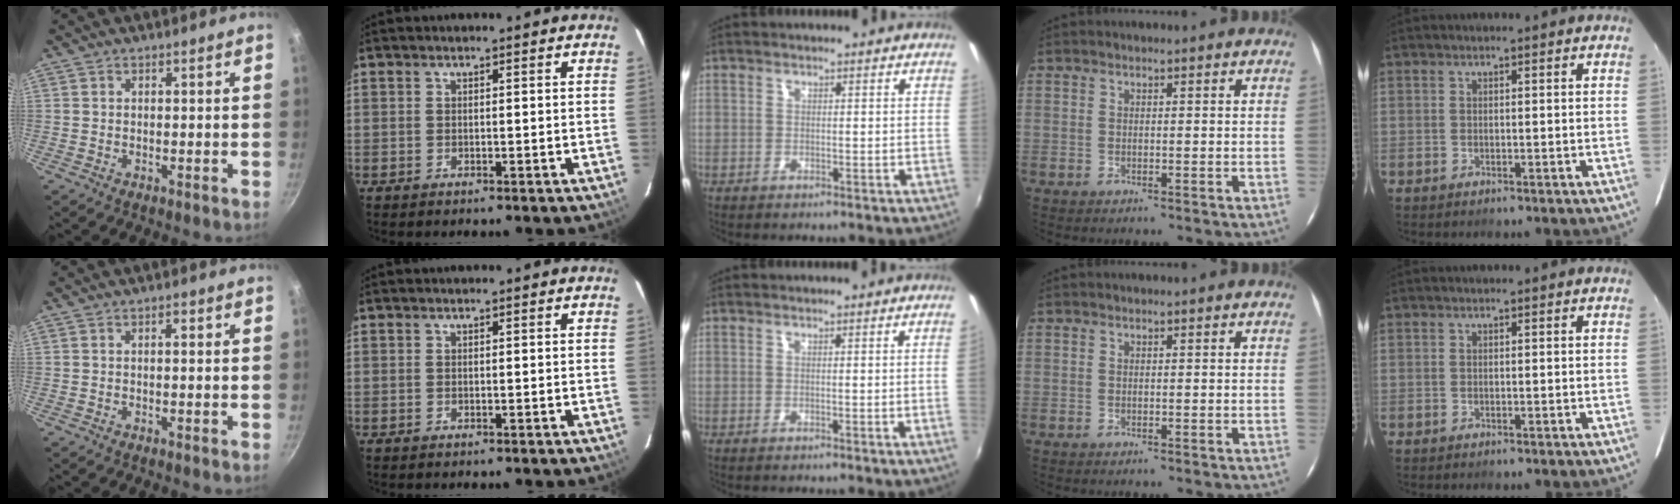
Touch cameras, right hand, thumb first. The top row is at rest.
{"thumb": {"total": 1.1, "force": [0.1, 0.5, 1.0], "torque": [-0.017, 0.004, 0.001]}, "middle": {"total": 1.5, "force": [0.1, -0.9, 1.2], "torque": [-0.008, -0.012, 0.003]}}